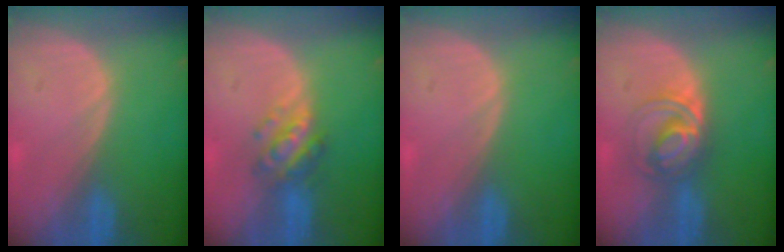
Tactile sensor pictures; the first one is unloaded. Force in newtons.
{"total": 5.6, "press": 5.0, "slide": 2.5}
{"total": 0.0}
{"total": 6.0, "press": 5.6, "slide": 2.1}